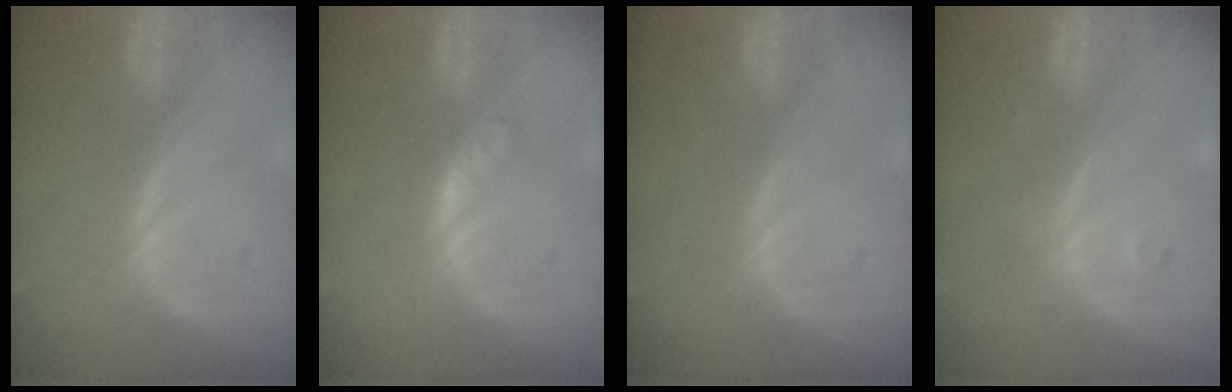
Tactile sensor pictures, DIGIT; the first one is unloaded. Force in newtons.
{"total": 2.7, "press": 2.7, "slide": 0.3}
{"total": 0.0}
{"total": 1.3, "press": 1.3, "slide": 0.1}